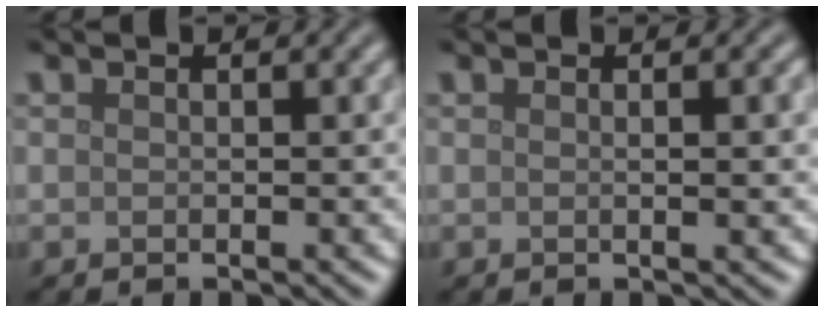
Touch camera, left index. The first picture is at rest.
{"total": 2.1, "force": [0.2, 0.5, 2.0], "torque": [-0.022, 0.004, -0.001]}